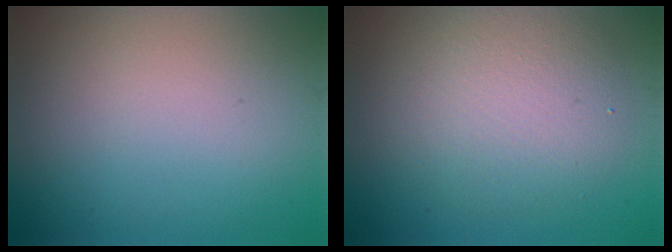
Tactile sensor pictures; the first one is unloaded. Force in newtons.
{"total": 4.6, "press": 4.5, "slide": 0.4}